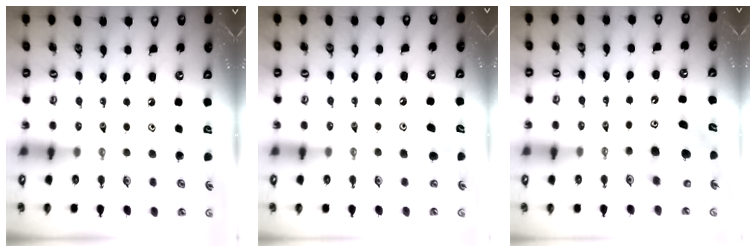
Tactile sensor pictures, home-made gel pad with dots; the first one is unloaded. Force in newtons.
{"total": 6.0, "press": 5.9, "slide": 1.0}
{"total": 11.8, "press": 11.6, "slide": 2.3}